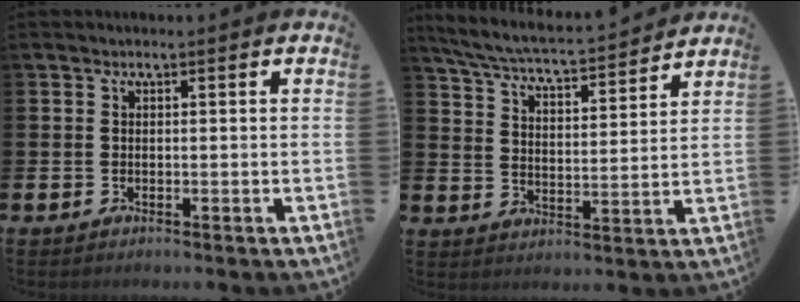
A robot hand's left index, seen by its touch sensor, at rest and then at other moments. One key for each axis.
{"total": 5.7, "fx": 5.4, "fy": 0.4, "fz": 1.7, "tx": -0.061, "ty": -0.044, "tz": 0.090}